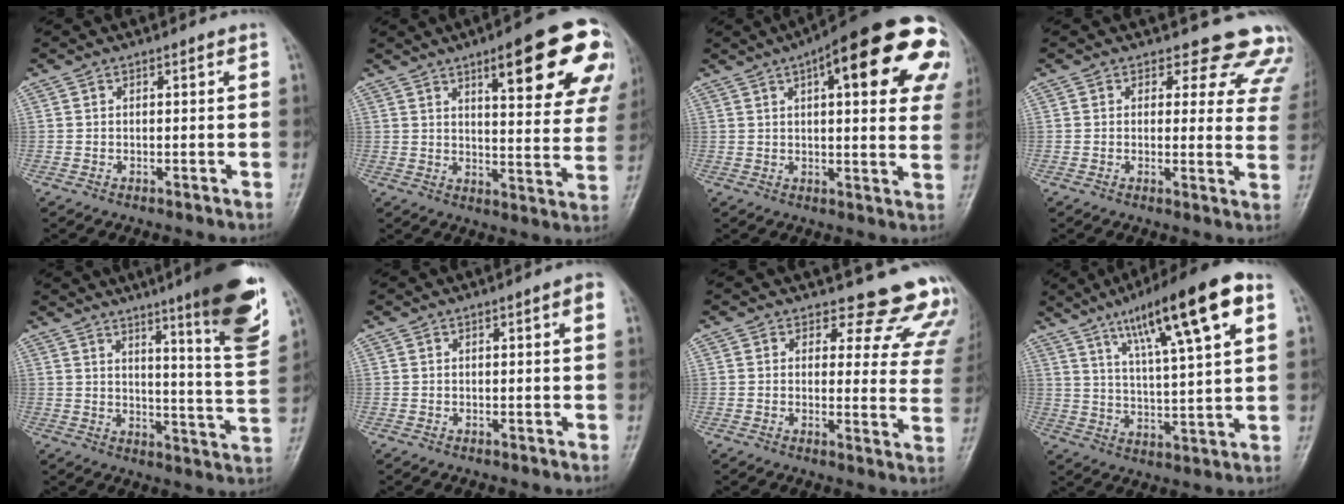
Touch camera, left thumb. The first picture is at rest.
{"total": 20.7, "force": [10.3, 5.5, 17.2], "torque": [-0.188, -0.031, 0.135]}
{"total": 25.4, "force": [9.9, 7.9, 22.0], "torque": [-0.241, 0.016, 0.125]}
{"total": 12.1, "force": [10.7, 5.3, 2.2], "torque": [0.029, -0.071, 0.084]}
{"total": 16.7, "force": [9.7, 1.4, 13.5], "torque": [-0.167, -0.057, 0.135]}
{"total": 2.5, "force": [0.8, 0.5, 2.3], "torque": [-0.027, 0.004, 0.007]}
{"total": 13.9, "force": [12.7, 5.0, 2.2], "torque": [0.028, -0.108, 0.111]}
{"total": 18.9, "force": [9.1, 3.6, 16.2], "torque": [-0.246, -0.011, 0.148]}